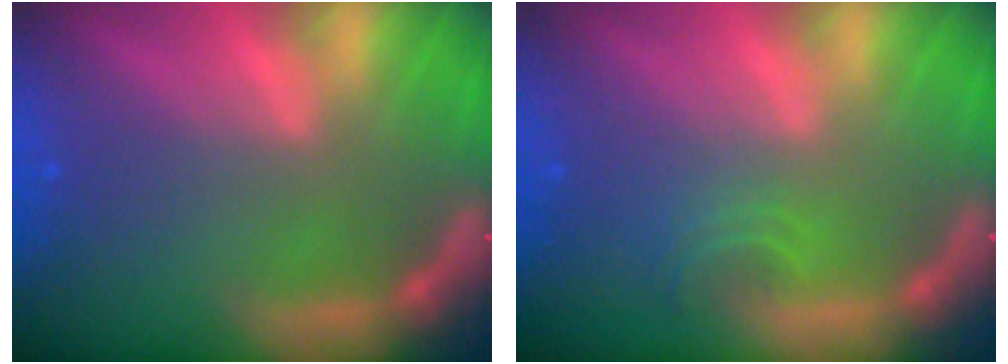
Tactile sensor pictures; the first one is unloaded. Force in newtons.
{"total": 1.9}